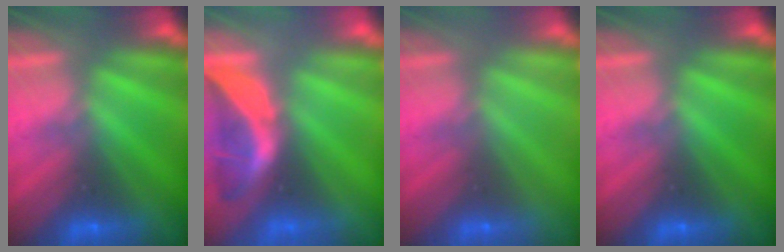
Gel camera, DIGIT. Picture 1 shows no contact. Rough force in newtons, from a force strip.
{"total": 1.8}
{"total": 3.1}
{"total": 0.0}